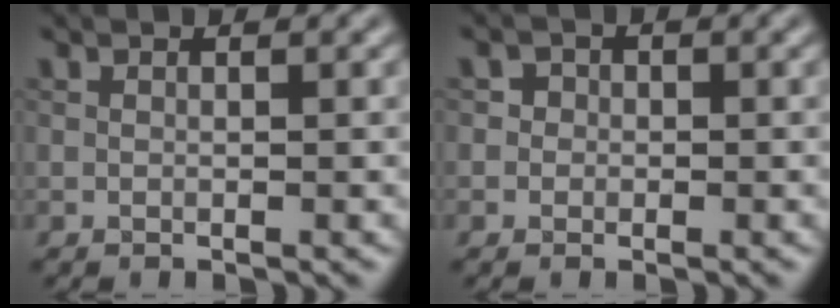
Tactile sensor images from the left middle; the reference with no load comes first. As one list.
[{"total": 1.6, "force": [0.1, 1.5, 0.3], "torque": [0.014, 0.001, -0.015]}]